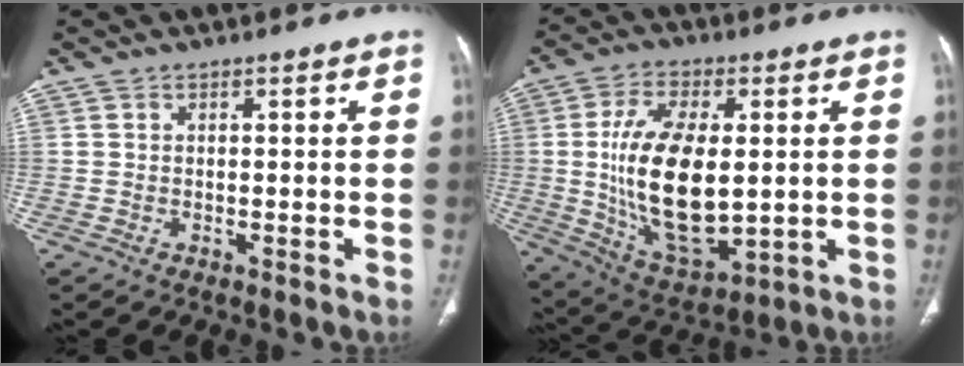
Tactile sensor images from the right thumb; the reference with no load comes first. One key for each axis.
{"total": 19.5, "fx": 0.5, "fy": 9.8, "fz": 16.8, "tx": -0.302, "ty": -0.016, "tz": 0.025}